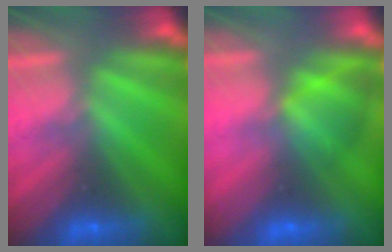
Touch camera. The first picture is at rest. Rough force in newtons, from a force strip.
{"total": 2.9}